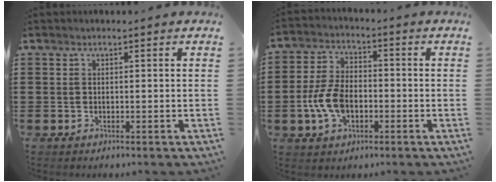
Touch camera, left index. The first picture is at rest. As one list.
[{"total": 7.8, "force": [-2.1, 4.5, 6.0], "torque": [-0.152, -0.001, -0.048]}]